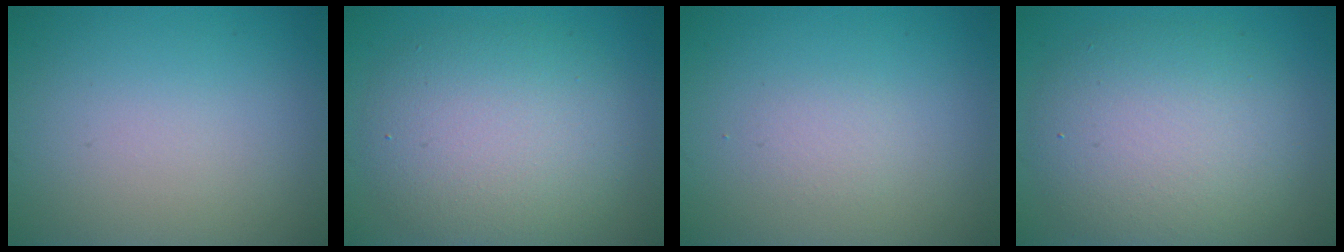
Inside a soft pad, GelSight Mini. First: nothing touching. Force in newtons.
{"total": 6.7, "press": 6.7, "slide": 0.2}
{"total": 0.9, "press": 0.9, "slide": 0.2}
{"total": 7.3, "press": 7.2, "slide": 0.8}